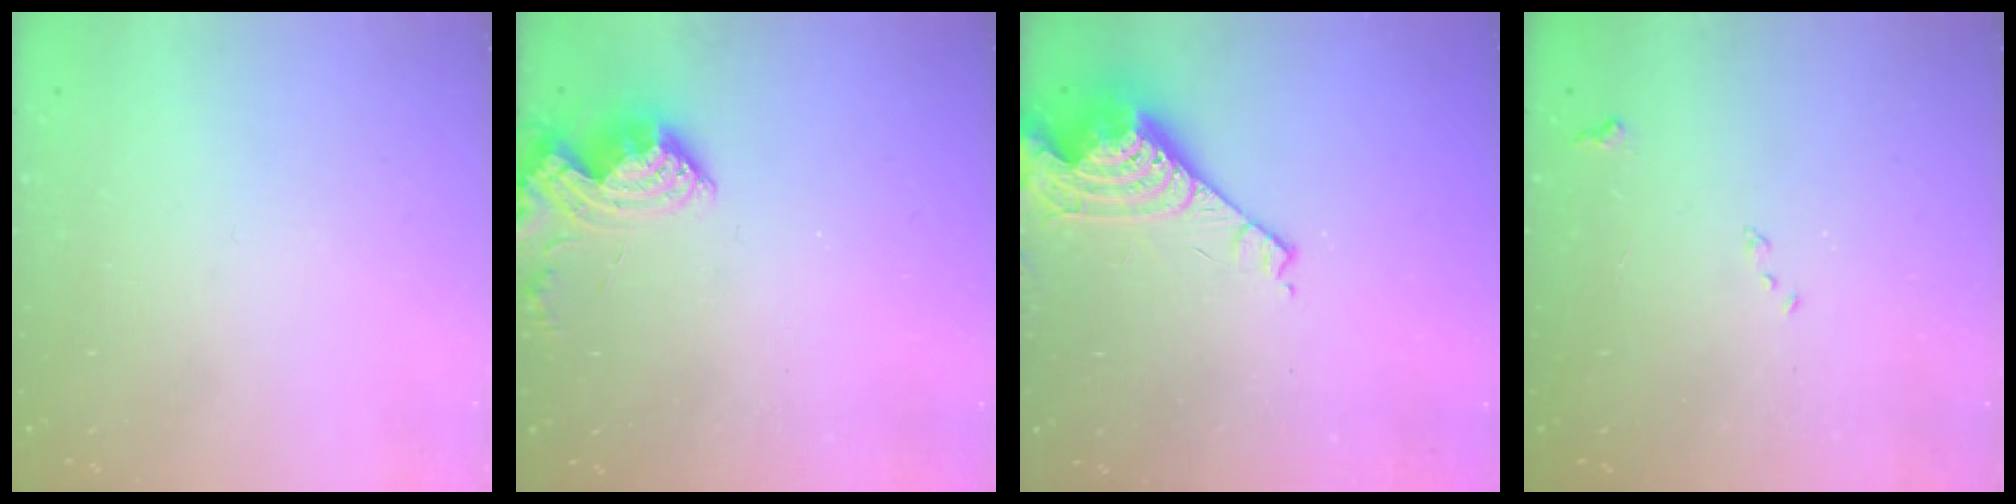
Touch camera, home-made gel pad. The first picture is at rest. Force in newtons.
{"total": 9.1, "press": 9.1, "slide": 0.8}
{"total": 8.0, "press": 8.0, "slide": 0.7}
{"total": 7.8, "press": 7.8, "slide": 1.0}